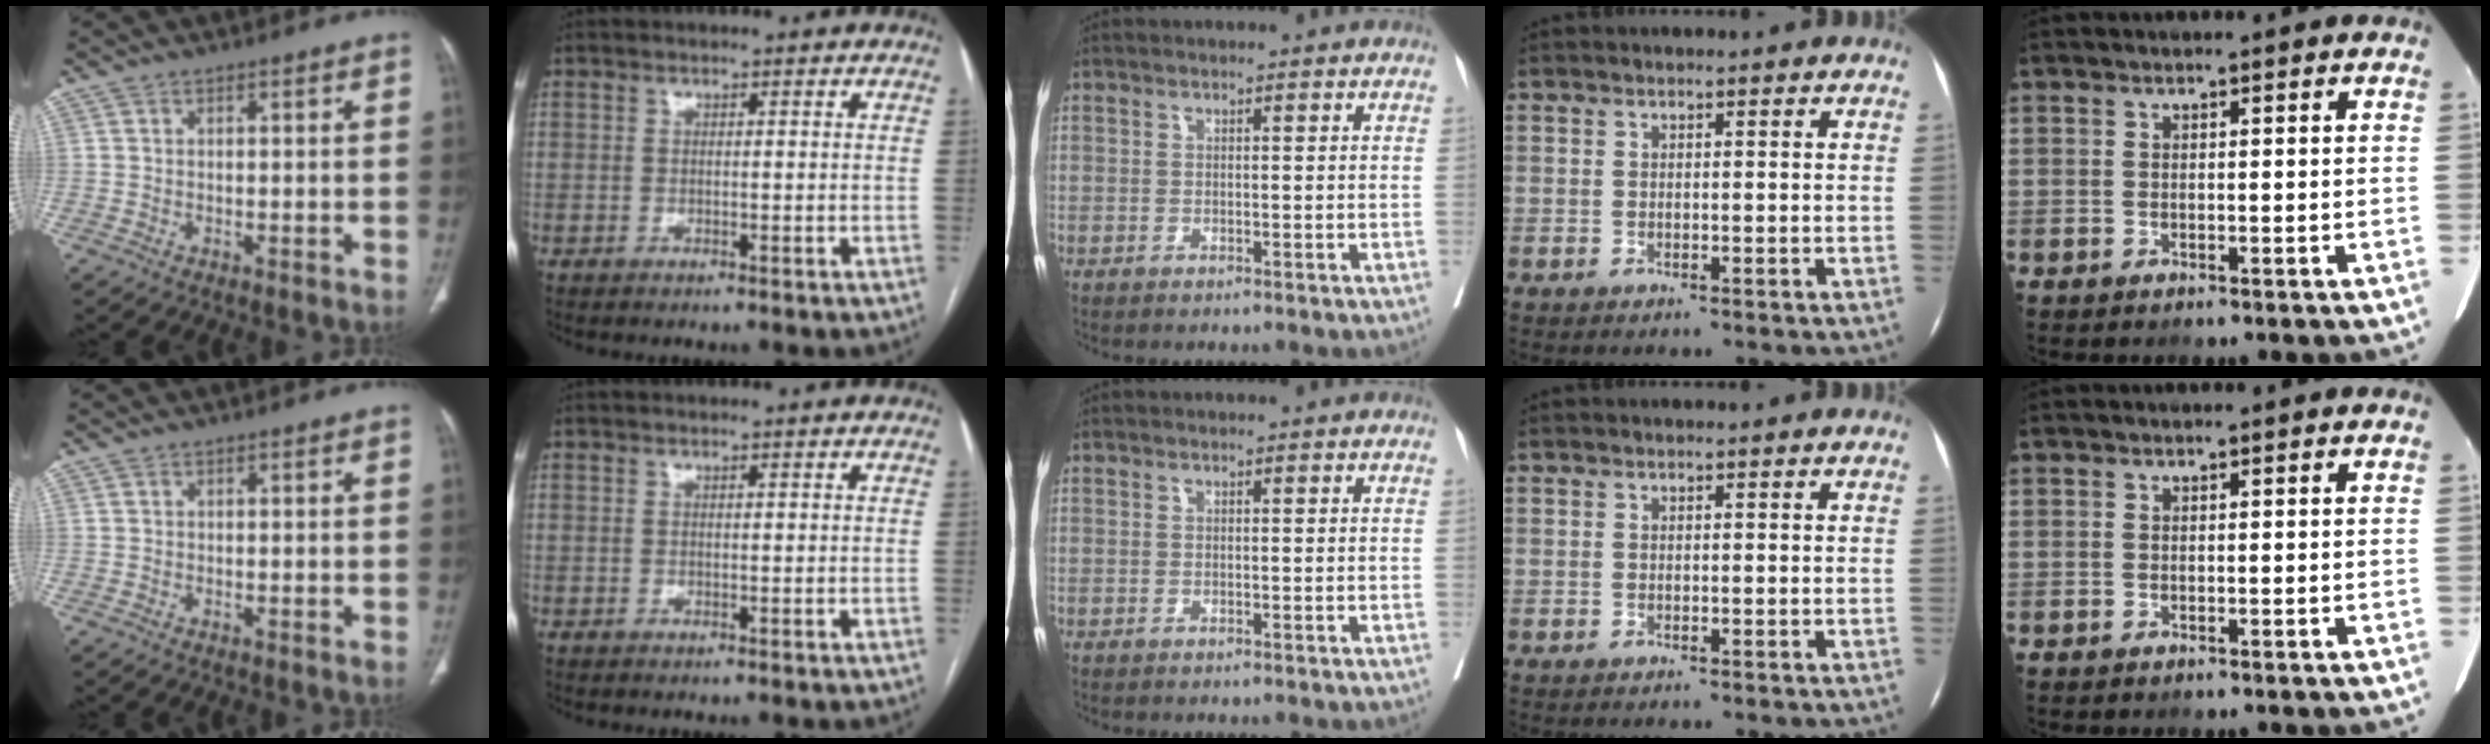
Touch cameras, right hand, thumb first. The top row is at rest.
{}